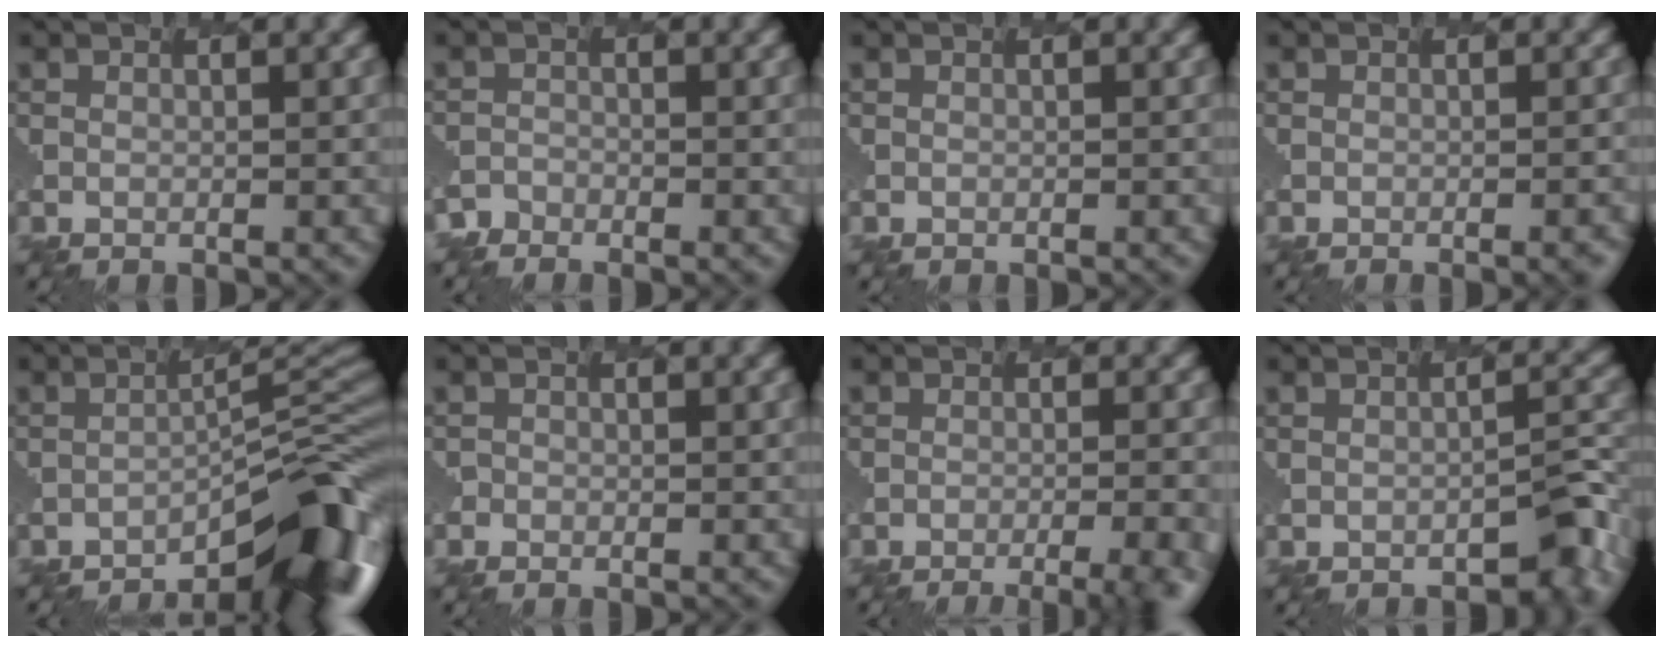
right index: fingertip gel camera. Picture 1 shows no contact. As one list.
[{"total": 3.0, "force": [-2.6, 0.1, -1.4], "torque": [0.000, 0.001, -0.041]}, {"total": 0.0}, {"total": 2.6, "force": [-1.0, 1.0, 2.2], "torque": [-0.009, 0.008, 0.001]}, {"total": 9.0, "force": [-6.8, 1.2, 5.7], "torque": [-0.078, 0.020, -0.096]}, {"total": 1.3, "force": [-1.1, 0.0, -0.7], "torque": [0.000, 0.007, -0.006]}, {"total": 8.5, "force": [-5.6, 2.8, 5.8], "torque": [-0.046, 0.007, -0.048]}, {"total": 3.5, "force": [-2.5, 0.6, 2.4], "torque": [-0.043, 0.009, -0.028]}]